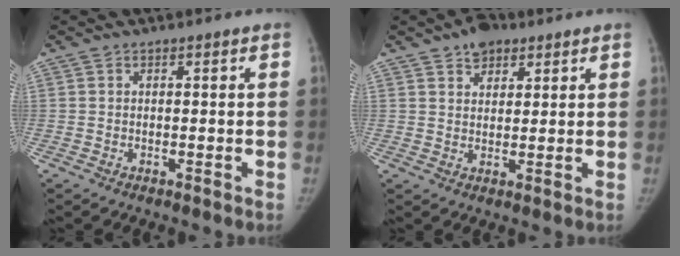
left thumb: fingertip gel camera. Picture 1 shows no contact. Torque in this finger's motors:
{"motor_torque": [-0.08, -0.01, 0.06, -0.04, 0.01]}